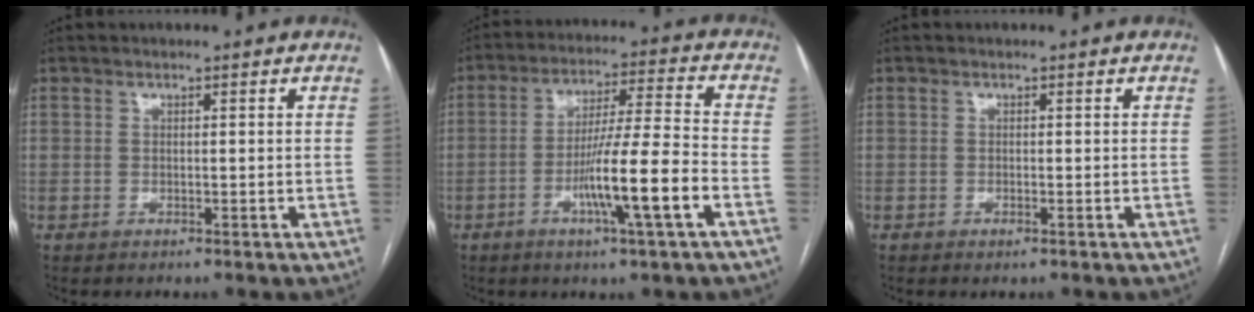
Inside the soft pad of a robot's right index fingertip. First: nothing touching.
{"total": 11.8, "force": [-4.3, -0.7, 11.0], "torque": [-0.195, -0.004, -0.076]}
{"total": 0.6, "force": [-0.4, 0.1, 0.5], "torque": [-0.007, -0.001, -0.004]}